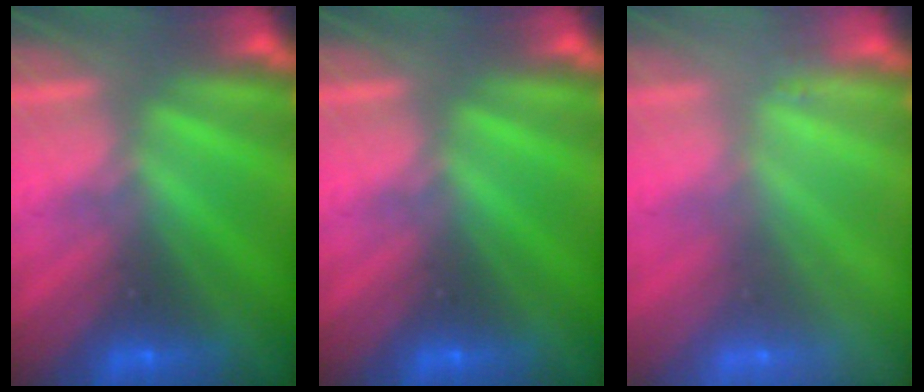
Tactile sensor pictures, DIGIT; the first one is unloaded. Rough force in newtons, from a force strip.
{"total": 0.0}
{"total": 2.2}